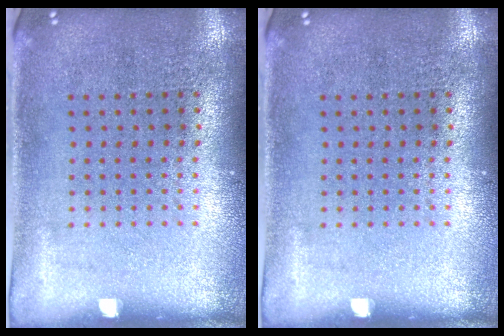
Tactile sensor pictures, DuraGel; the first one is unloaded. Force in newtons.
{"total": 0.0}